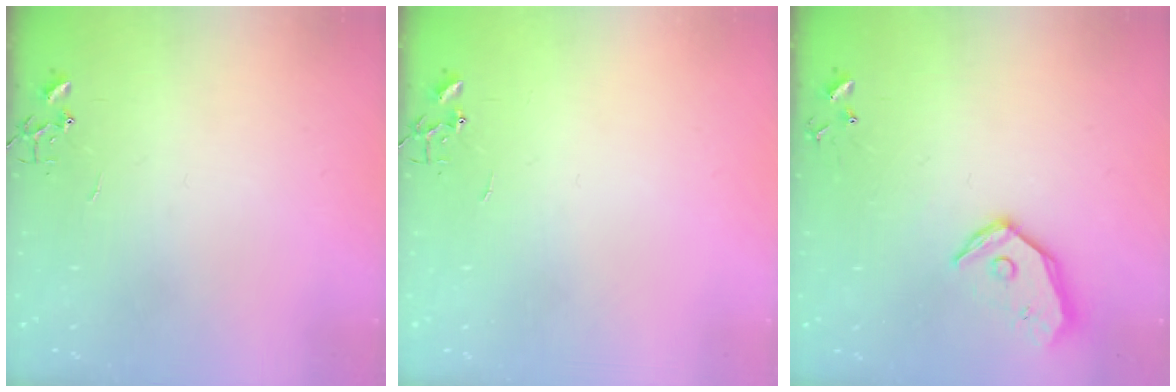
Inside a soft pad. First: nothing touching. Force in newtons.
{"total": 0.0}
{"total": 12.3, "press": 12.1, "slide": 1.9}